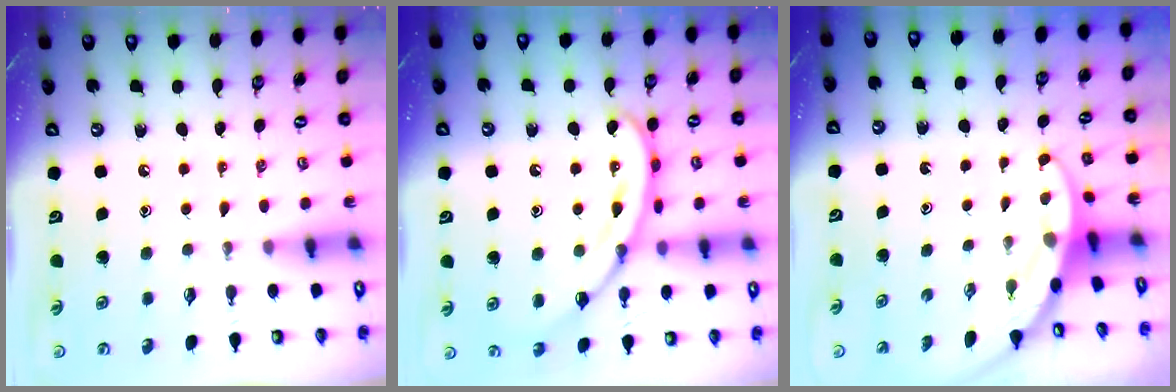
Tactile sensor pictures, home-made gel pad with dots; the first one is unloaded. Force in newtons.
{"total": 13.9, "press": 13.8, "slide": 0.8}
{"total": 3.5, "press": 3.5, "slide": 0.2}